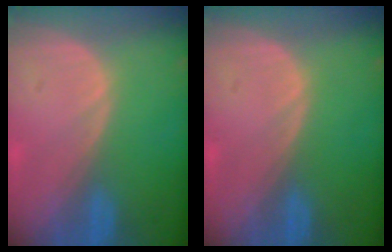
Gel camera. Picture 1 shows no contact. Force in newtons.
{"total": 0.0}